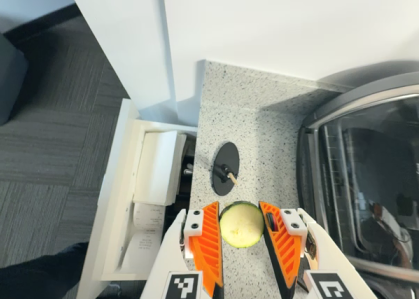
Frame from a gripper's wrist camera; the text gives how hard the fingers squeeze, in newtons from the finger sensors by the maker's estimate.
{"total": 9.9, "left": 9.9, "right": 10.0}